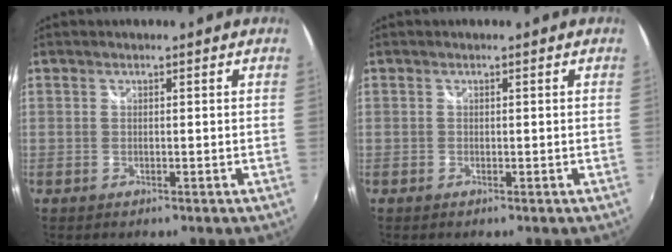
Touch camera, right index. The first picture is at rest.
{"total": 0.0}